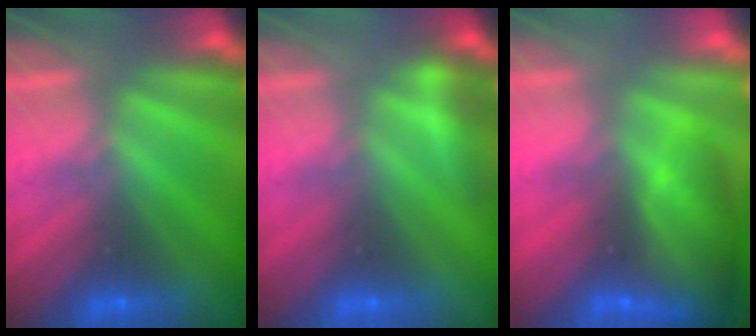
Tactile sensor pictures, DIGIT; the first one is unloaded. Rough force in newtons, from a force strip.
{"total": 2.9}
{"total": 10.3}